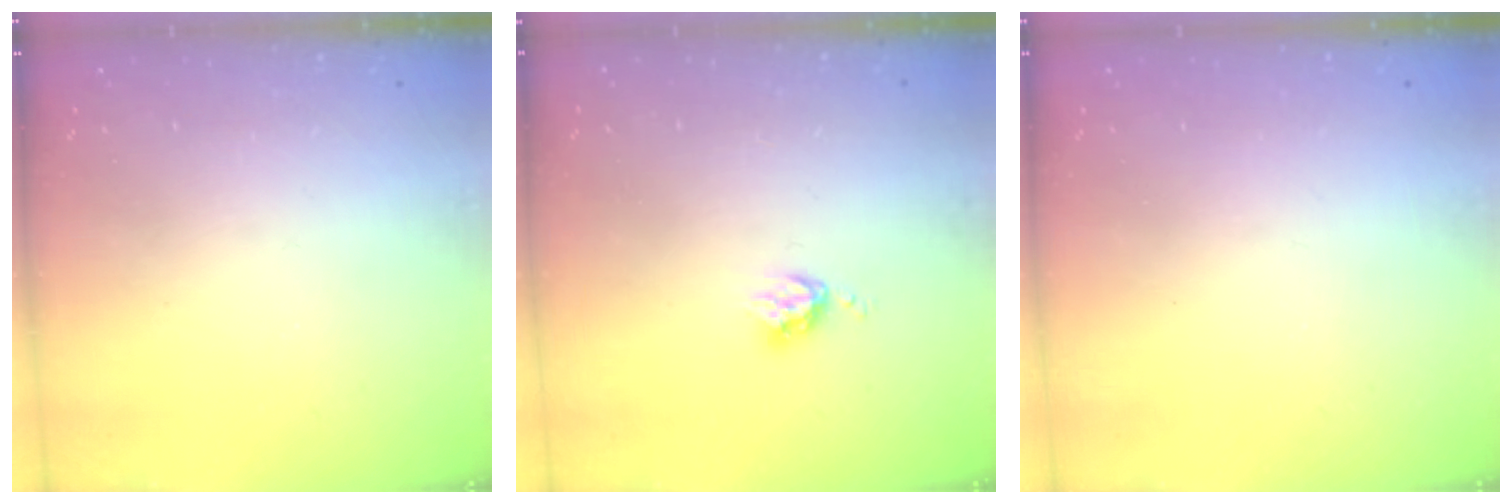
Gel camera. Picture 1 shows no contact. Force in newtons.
{"total": 4.2, "press": 4.1, "slide": 0.4}
{"total": 0.0}